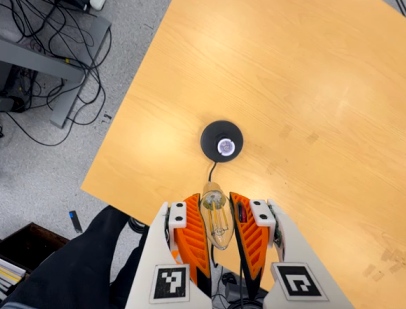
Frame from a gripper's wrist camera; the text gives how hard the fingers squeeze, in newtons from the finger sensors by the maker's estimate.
{"total": 22.4, "left": 24.9, "right": 19.8}